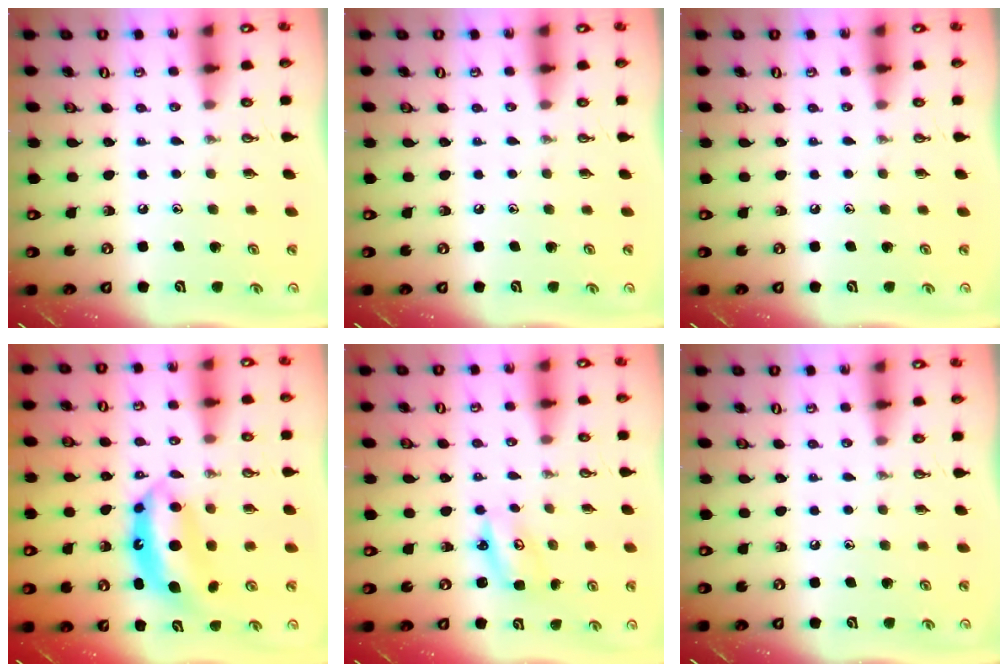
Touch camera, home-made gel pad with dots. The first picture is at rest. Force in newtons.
{"total": 0.0}
{"total": 0.0}
{"total": 7.1, "press": 7.1, "slide": 0.5}
{"total": 3.3, "press": 3.3, "slide": 0.3}
{"total": 0.0}